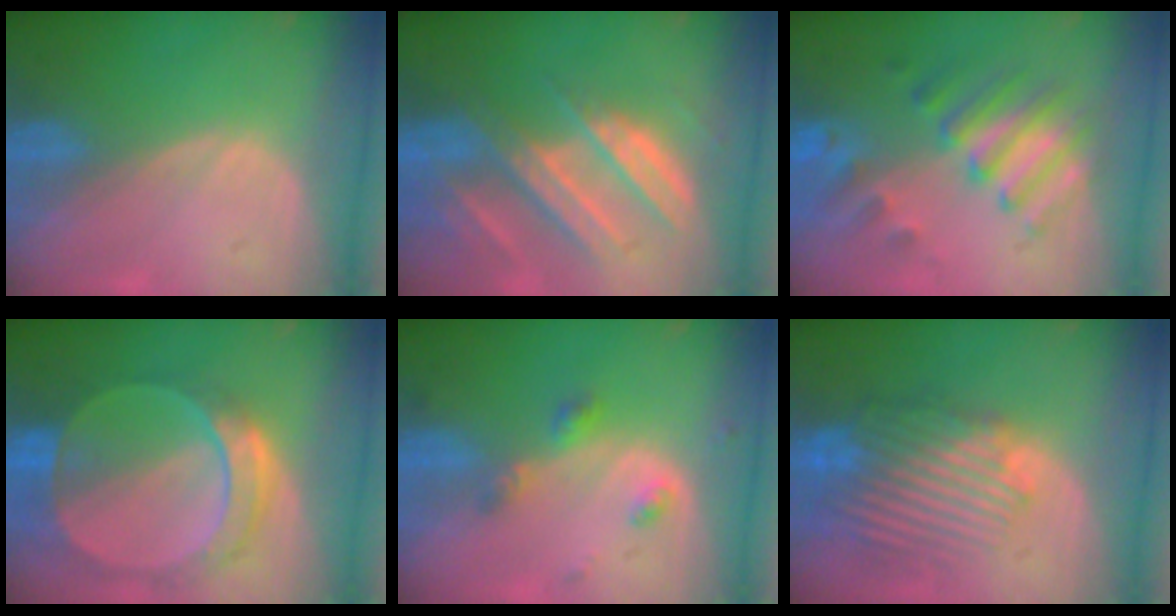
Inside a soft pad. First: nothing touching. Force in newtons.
{"total": 9.6, "press": 8.5, "slide": 4.5}
{"total": 8.0, "press": 7.7, "slide": 2.3}
{"total": 9.5, "press": 8.2, "slide": 4.8}
{"total": 3.4, "press": 3.4, "slide": 0.7}
{"total": 10.2, "press": 9.1, "slide": 4.7}